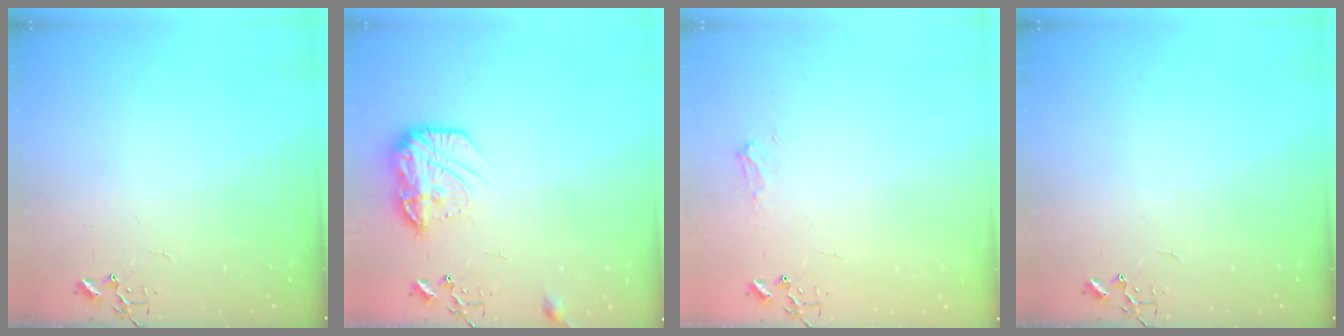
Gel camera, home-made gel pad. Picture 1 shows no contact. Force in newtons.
{"total": 13.9, "press": 13.8, "slide": 0.8}
{"total": 6.0, "press": 6.0, "slide": 0.7}
{"total": 0.0}